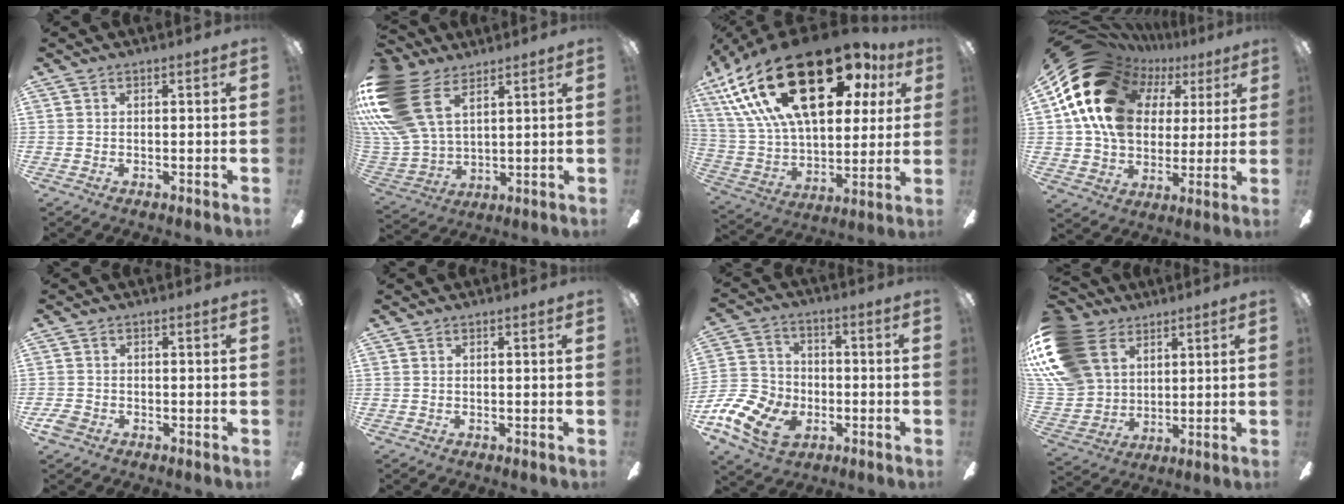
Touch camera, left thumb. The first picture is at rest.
{"total": 23.4, "force": [9.8, 14.9, 15.2], "torque": [-0.339, -0.035, 0.184]}
{"total": 34.5, "force": [16.6, 16.4, 25.4], "torque": [-0.497, -0.088, 0.293]}
{"total": 21.9, "force": [8.3, 15.9, 12.5], "torque": [-0.248, -0.035, 0.155]}
{"total": 2.8, "force": [-1.5, 2.0, 1.3], "torque": [-0.032, 0.004, -0.031]}
{"total": 0.0}
{"total": 14.1, "force": [-5.8, 10.3, 7.7], "torque": [-0.179, 0.040, -0.103]}
{"total": 21.1, "force": [8.6, 15.6, 11.2], "torque": [-0.250, -0.024, 0.162]}